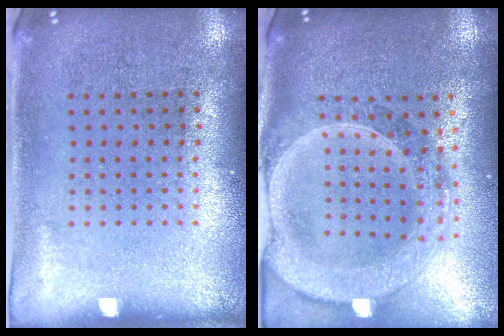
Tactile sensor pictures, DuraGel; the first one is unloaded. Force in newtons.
{"total": 2.8, "press": 2.4, "slide": 1.4}